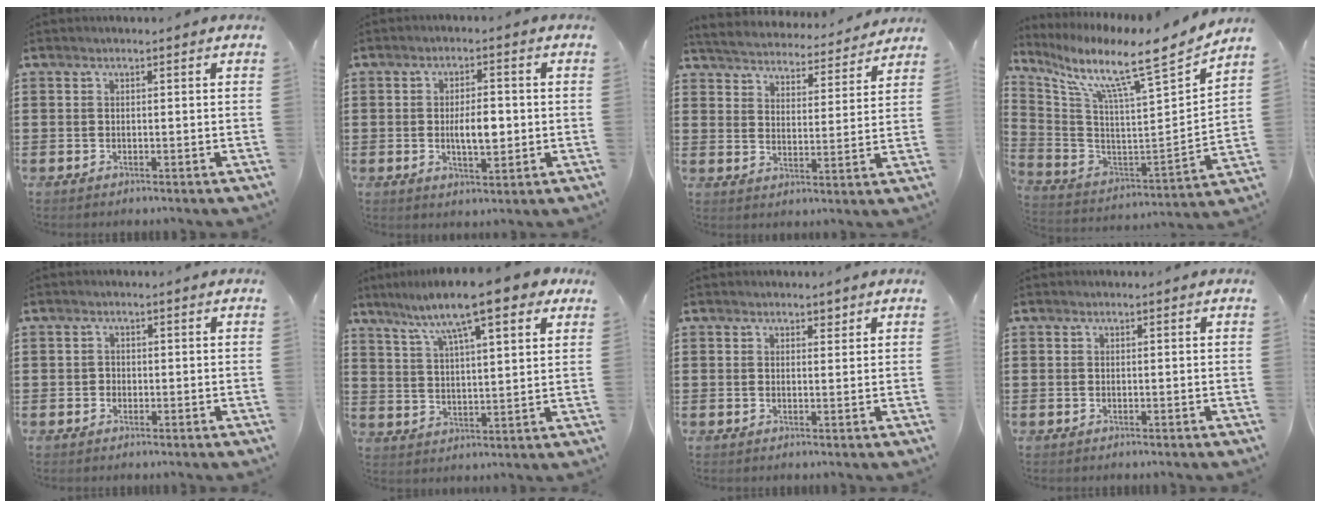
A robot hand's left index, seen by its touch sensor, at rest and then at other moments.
{"total": 5.4, "force": [-0.3, 2.2, 4.9], "torque": [-0.073, -0.001, -0.011]}
{"total": 4.5, "force": [4.5, 0.0, 0.0], "torque": [-0.027, -0.037, 0.074]}
{"total": 9.2, "force": [7.3, 0.0, 5.5], "torque": [-0.123, -0.074, 0.105]}
{"total": 0.9, "force": [-0.2, 0.9, 0.2], "torque": [-0.008, 0.005, -0.005]}
{"total": 11.7, "force": [8.2, 2.0, 8.1], "torque": [-0.164, -0.022, 0.135]}
{"total": 1.5, "force": [1.2, 0.7, 0.5], "torque": [-0.005, 0.001, 0.021]}
{"total": 0.0}